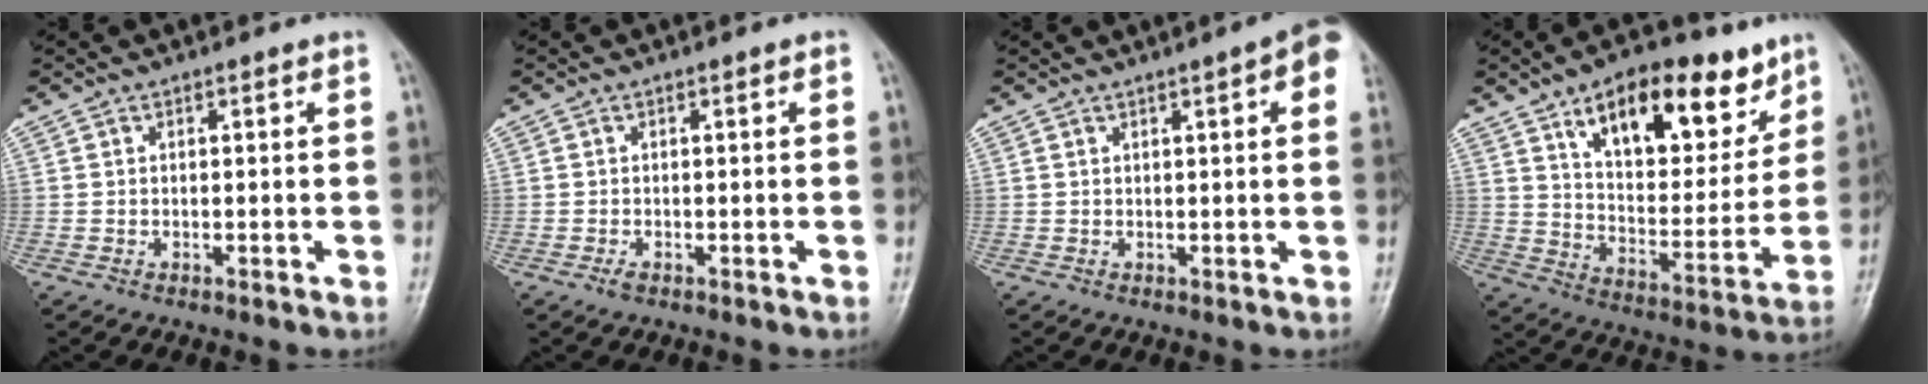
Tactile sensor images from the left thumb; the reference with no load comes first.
{"total": 1.0, "force": [-0.7, 0.4, 0.6], "torque": [-0.018, 0.002, -0.013]}
{"total": 6.2, "force": [2.5, 1.3, 5.5], "torque": [-0.061, 0.006, 0.024]}
{"total": 21.1, "force": [12.1, 10.1, 14.0], "torque": [-0.160, -0.052, 0.197]}